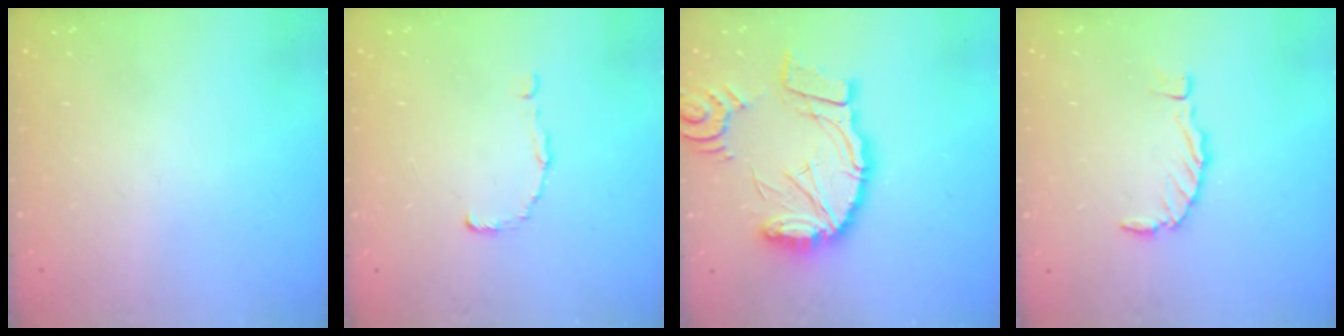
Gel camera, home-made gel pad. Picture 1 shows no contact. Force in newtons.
{"total": 0.0}
{"total": 19.9, "press": 19.8, "slide": 2.0}
{"total": 1.2, "press": 1.2, "slide": 0.2}